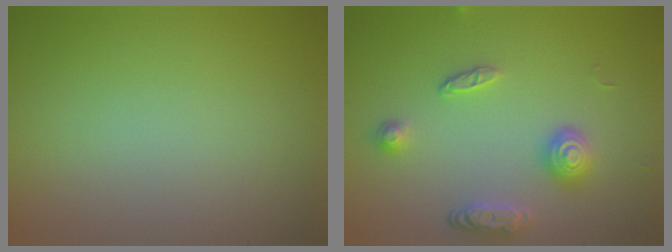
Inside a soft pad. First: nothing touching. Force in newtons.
{"total": 3.3, "press": 2.9, "slide": 1.6}